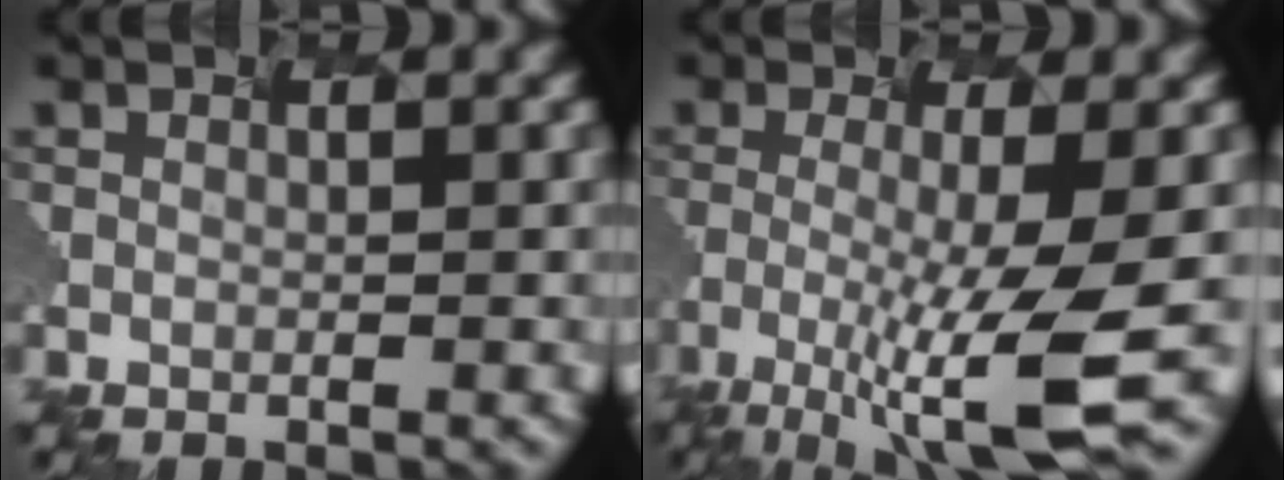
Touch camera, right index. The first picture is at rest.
{"total": 7.0, "force": [-3.3, 0.2, 6.2], "torque": [-0.118, -0.017, -0.032]}